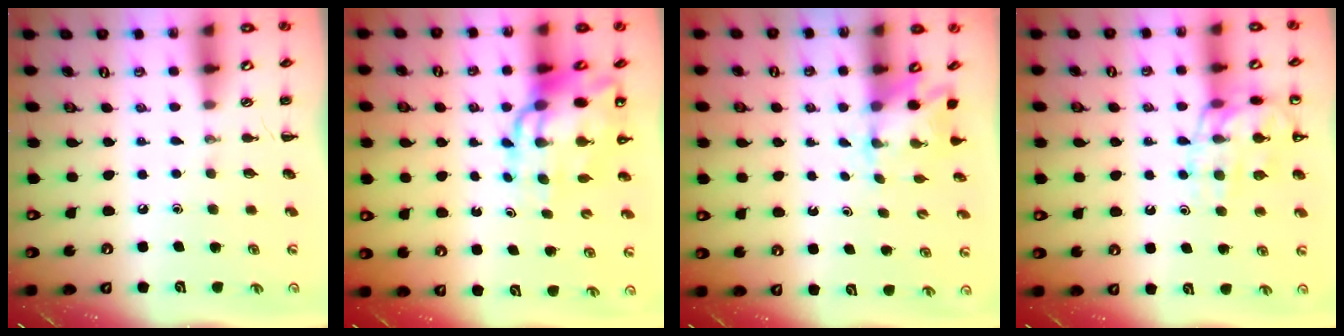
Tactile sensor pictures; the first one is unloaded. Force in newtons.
{"total": 12.5, "press": 11.9, "slide": 3.8}
{"total": 2.6, "press": 2.4, "slide": 1.1}
{"total": 14.7, "press": 14.5, "slide": 2.2}